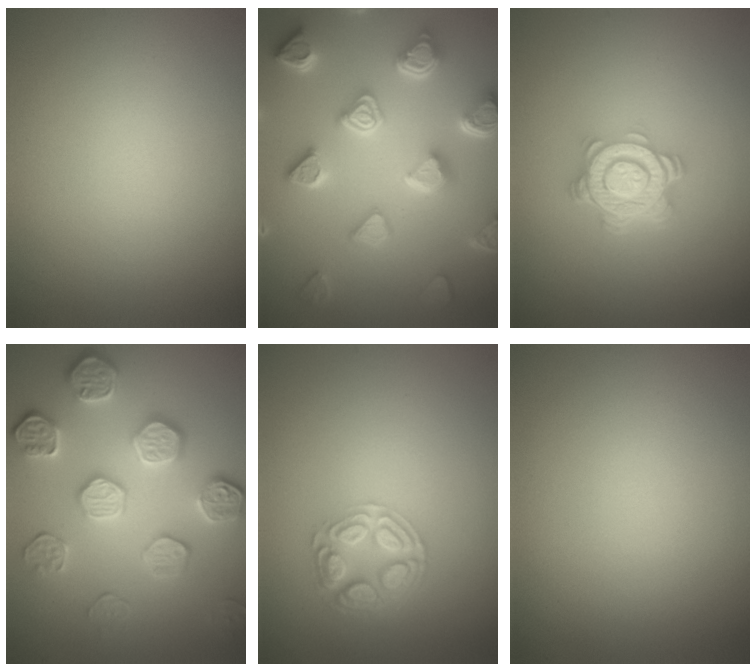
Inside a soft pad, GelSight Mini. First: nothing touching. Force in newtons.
{"total": 7.4, "press": 5.9, "slide": 4.5}
{"total": 4.8, "press": 3.7, "slide": 3.1}
{"total": 4.5, "press": 4.3, "slide": 1.2}
{"total": 4.5, "press": 3.3, "slide": 3.0}
{"total": 0.0}